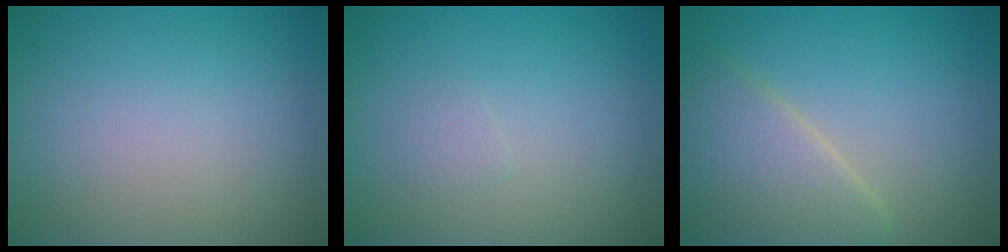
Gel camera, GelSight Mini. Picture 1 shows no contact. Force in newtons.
{"total": 0.7, "press": 0.7, "slide": 0.0}
{"total": 4.9, "press": 4.9, "slide": 0.3}